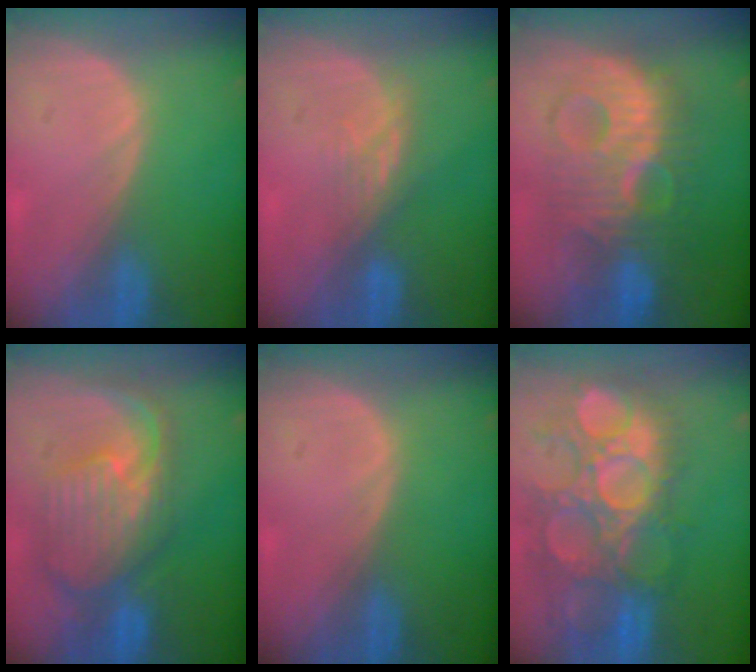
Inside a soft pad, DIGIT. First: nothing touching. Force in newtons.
{"total": 3.3, "press": 3.0, "slide": 1.5}
{"total": 10.2, "press": 10.2, "slide": 0.4}
{"total": 10.5, "press": 9.4, "slide": 4.8}
{"total": 0.0}
{"total": 13.3, "press": 12.2, "slide": 5.4}